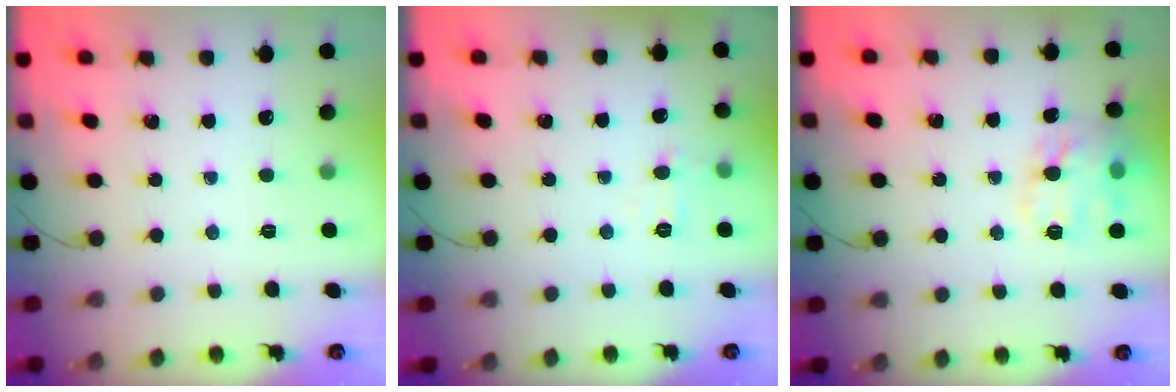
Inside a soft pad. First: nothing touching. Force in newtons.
{"total": 5.0, "press": 4.8, "slide": 1.5}
{"total": 13.9, "press": 13.8, "slide": 1.0}